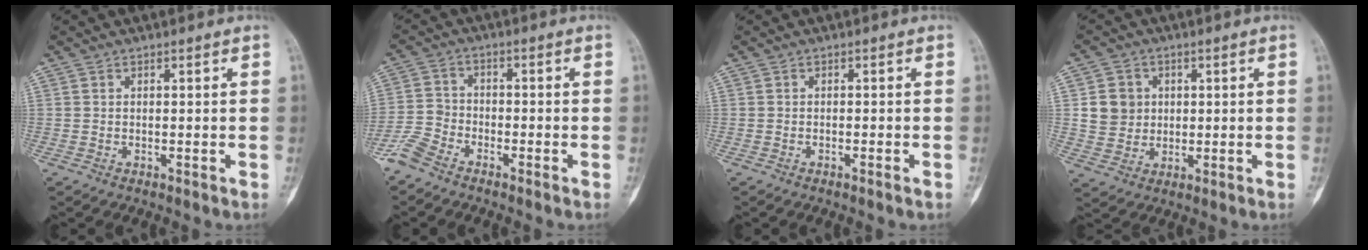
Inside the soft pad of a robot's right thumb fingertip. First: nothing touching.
{"total": 5.2, "force": [-4.2, 2.3, 2.0], "torque": [-0.044, 0.005, -0.097]}
{"total": 0.9, "force": [-0.6, 0.0, 0.7], "torque": [-0.015, 0.002, -0.006]}
{"total": 6.8, "force": [1.2, 6.2, 2.4], "torque": [-0.017, -0.003, 0.023]}